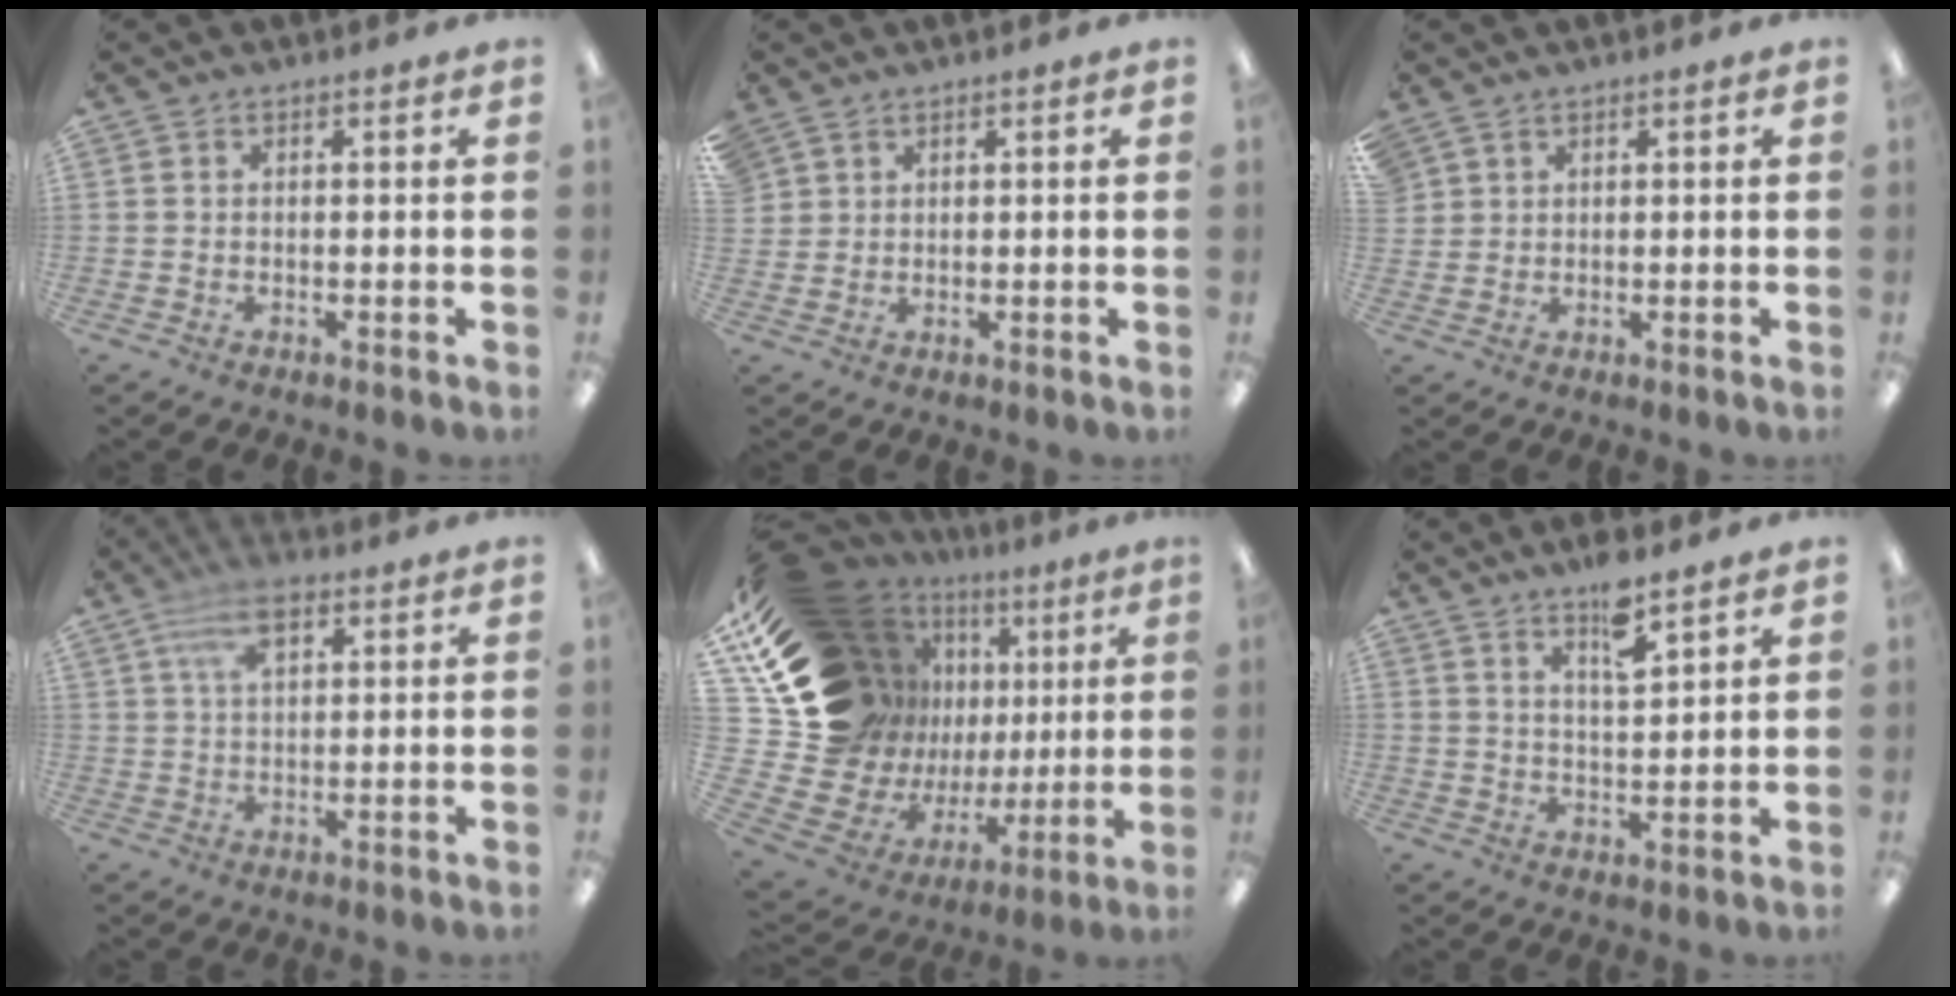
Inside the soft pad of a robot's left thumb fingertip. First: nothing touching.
{"total": 2.7, "force": [2.0, 1.9, -0.1], "torque": [-0.004, -0.001, 0.040]}
{"total": 2.5, "force": [1.8, 1.8, 0.1], "torque": [-0.007, 0.001, 0.036]}
{"total": 7.2, "force": [3.6, 3.8, 5.0], "torque": [-0.090, 0.000, 0.064]}
{"total": 22.8, "force": [9.1, 17.1, 12.1], "torque": [-0.227, -0.090, 0.229]}
{"total": 6.9, "force": [5.4, 1.5, 4.1], "torque": [-0.063, -0.036, 0.088]}